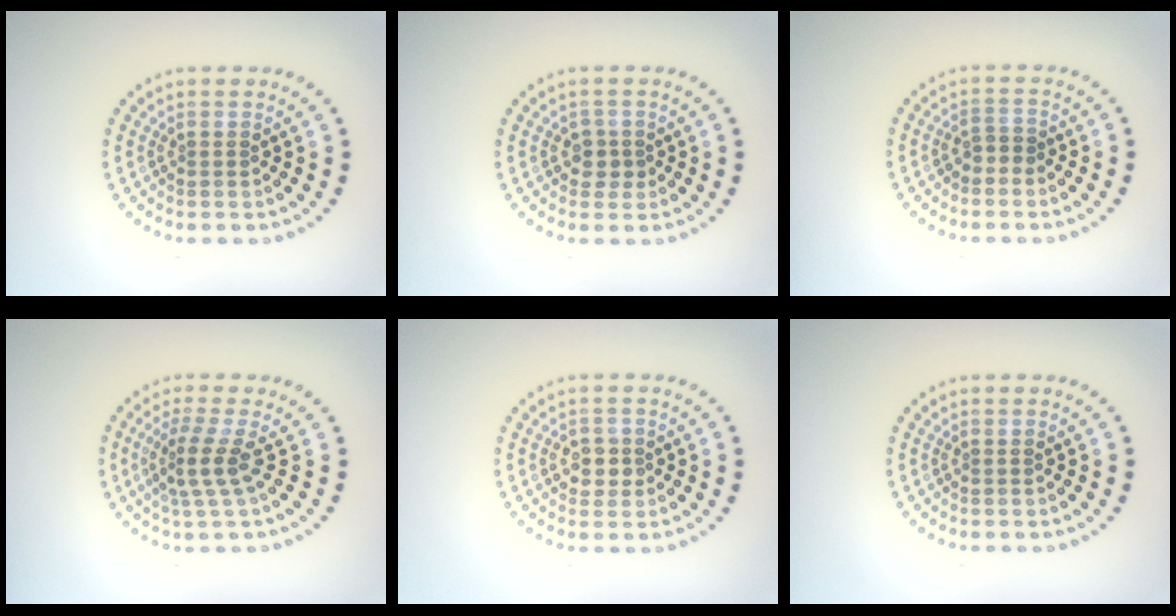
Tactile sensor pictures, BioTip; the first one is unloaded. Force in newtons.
{"total": 1.7, "press": 1.5, "slide": 0.7}
{"total": 1.2, "press": 0.9, "slide": 0.7}
{"total": 2.9, "press": 2.1, "slide": 2.0}
{"total": 2.1, "press": 2.0, "slide": 0.7}
{"total": 0.0}